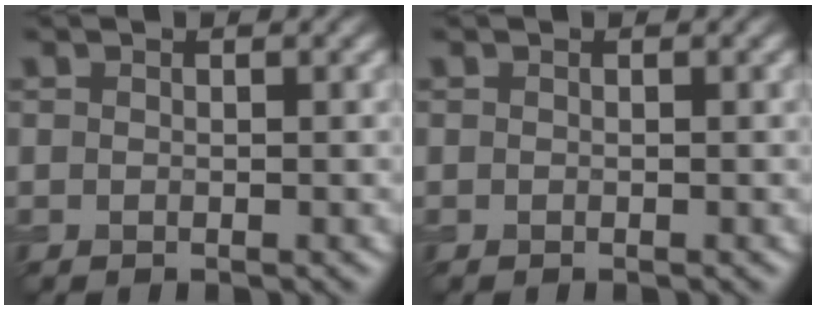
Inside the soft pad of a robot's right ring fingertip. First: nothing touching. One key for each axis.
{"total": 0.0}